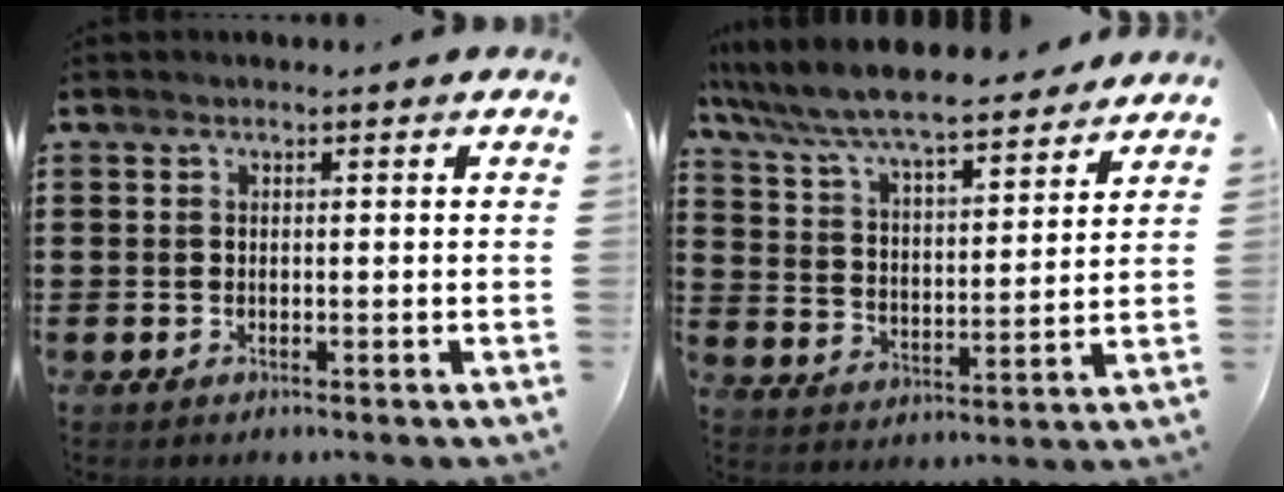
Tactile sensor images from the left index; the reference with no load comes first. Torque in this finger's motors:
{"motor_torque": [1.90, 0.24, 1.05, 0.21]}